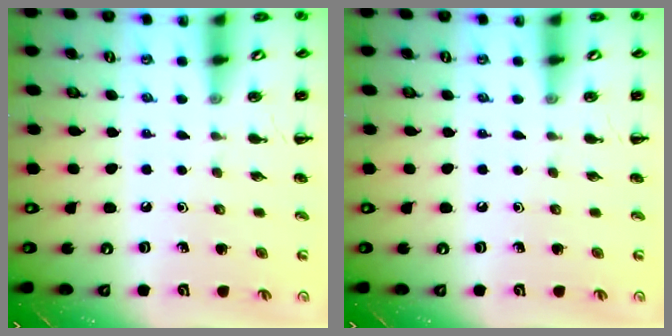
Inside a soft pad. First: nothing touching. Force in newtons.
{"total": 0.0}